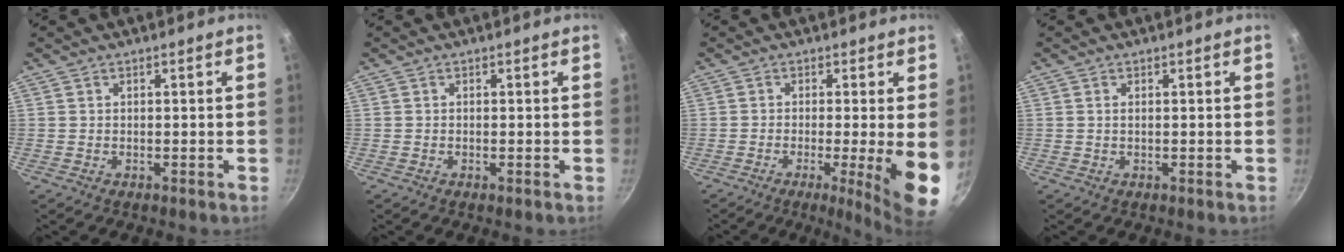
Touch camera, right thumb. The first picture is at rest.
{"total": 0.0}
{"total": 9.8, "force": [-1.9, 0.9, 9.6], "torque": [-0.132, -0.008, -0.026]}
{"total": 0.7, "force": [0.2, 0.3, 0.6], "torque": [-0.014, 0.000, 0.004]}